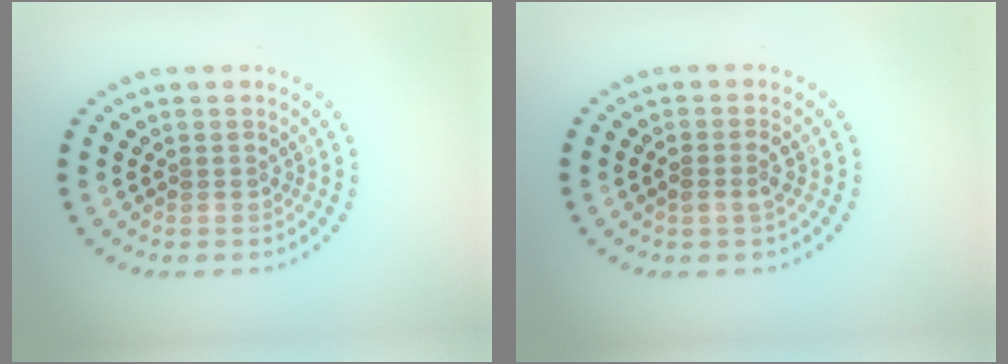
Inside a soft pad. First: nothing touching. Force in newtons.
{"total": 1.3, "press": 1.3, "slide": 0.4}